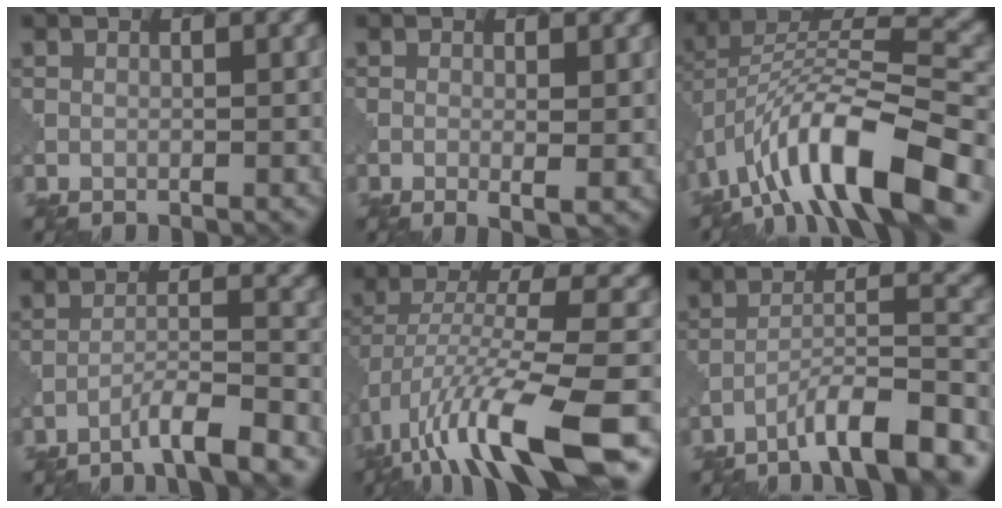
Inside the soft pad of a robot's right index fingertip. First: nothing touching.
{"total": 2.3, "force": [-0.2, 0.6, 2.2], "torque": [-0.039, -0.010, 0.004]}
{"total": 12.4, "force": [-5.8, 4.7, 9.8], "torque": [-0.170, 0.019, -0.101]}
{"total": 4.1, "force": [-3.2, 0.2, 2.6], "torque": [-0.039, 0.011, -0.060]}
{"total": 11.1, "force": [-5.6, 2.9, 9.1], "torque": [-0.169, 0.002, -0.093]}
{"total": 8.4, "force": [-6.3, 1.4, 5.4], "torque": [-0.079, 0.013, -0.102]}